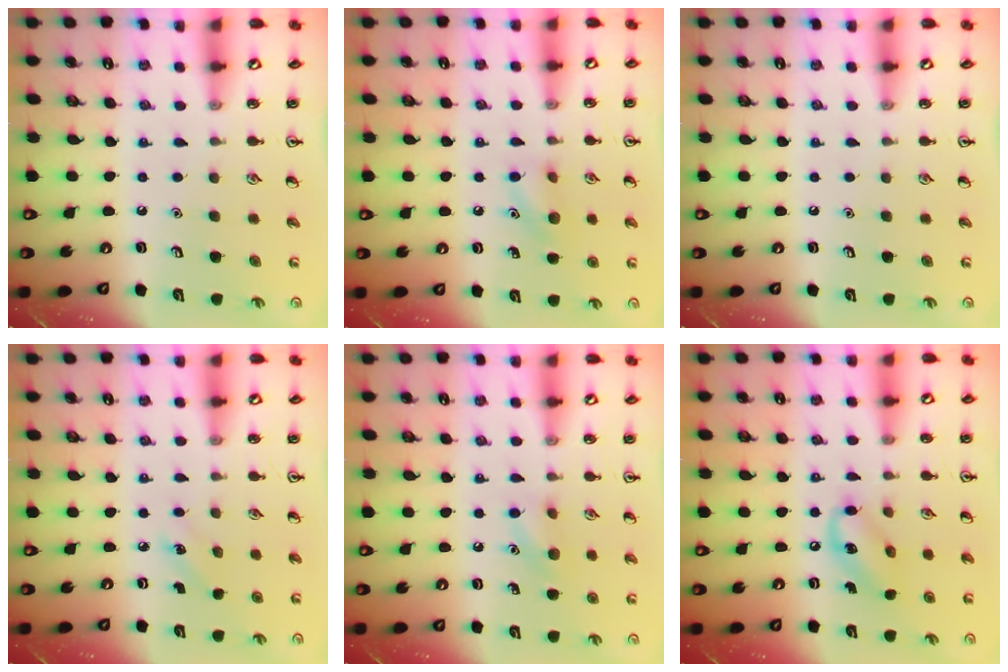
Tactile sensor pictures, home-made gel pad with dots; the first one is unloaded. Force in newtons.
{"total": 7.8, "press": 7.6, "slide": 1.8}
{"total": 0.0}
{"total": 3.1, "press": 2.9, "slide": 1.1}
{"total": 7.9, "press": 7.6, "slide": 1.9}
{"total": 8.2, "press": 8.0, "slide": 1.4}